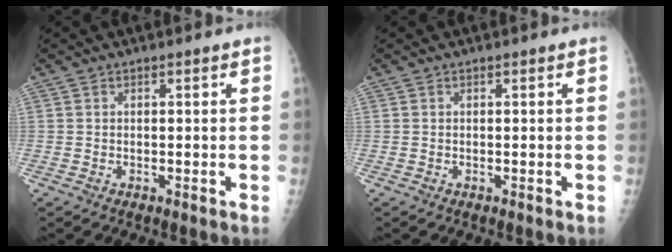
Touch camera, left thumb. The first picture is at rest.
{"total": 0.0}